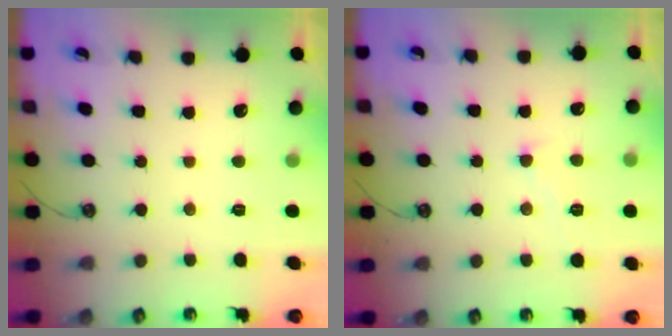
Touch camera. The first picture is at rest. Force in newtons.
{"total": 3.0, "press": 3.0, "slide": 0.4}